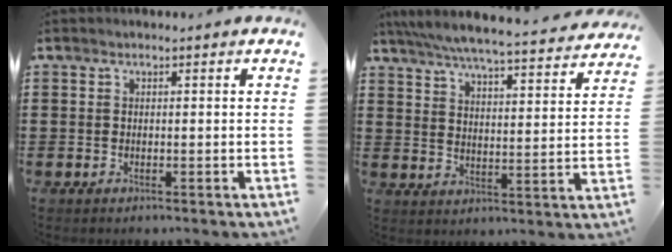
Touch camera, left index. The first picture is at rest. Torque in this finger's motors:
{"motor_torque": [2.14, 0.00, 0.52, 0.12]}